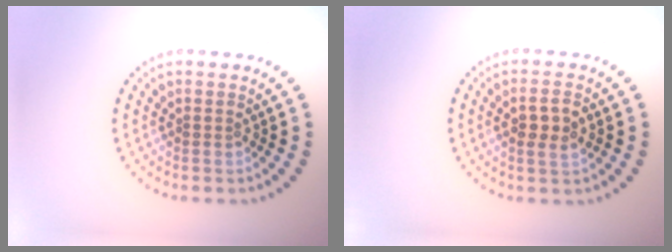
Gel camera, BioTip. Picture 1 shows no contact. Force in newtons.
{"total": 2.5, "press": 2.4, "slide": 0.5}